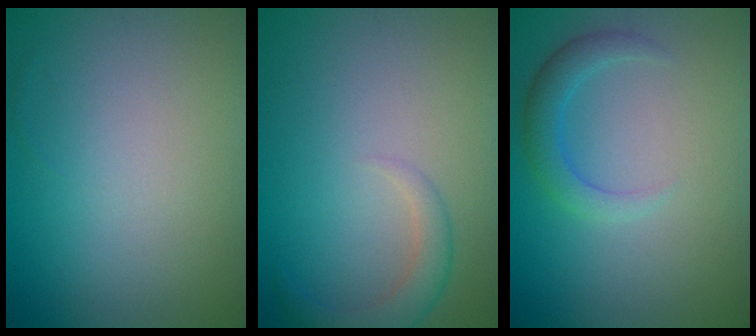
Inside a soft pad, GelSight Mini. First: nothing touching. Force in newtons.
{"total": 2.6, "press": 2.5, "slide": 0.2}
{"total": 2.5, "press": 2.5, "slide": 0.1}